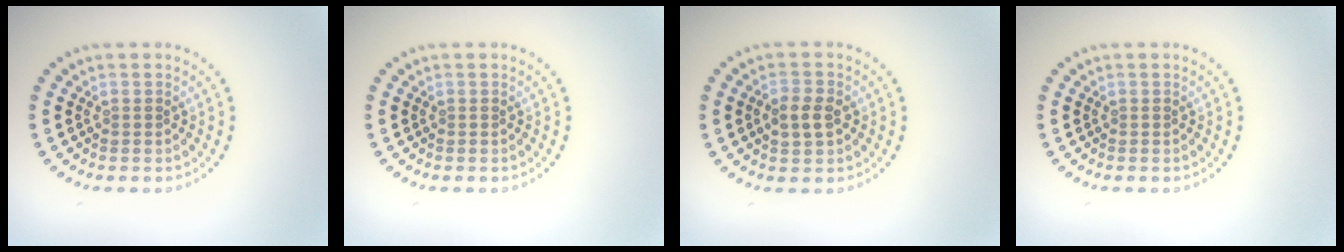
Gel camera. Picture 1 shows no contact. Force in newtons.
{"total": 0.0}
{"total": 2.6, "press": 2.6, "slide": 0.2}
{"total": 0.0}